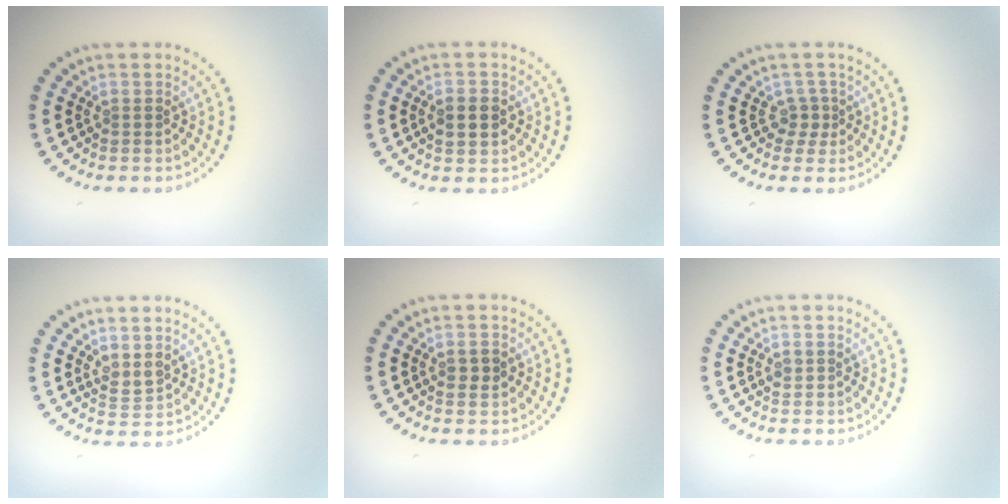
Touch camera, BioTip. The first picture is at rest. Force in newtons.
{"total": 3.0, "press": 3.0, "slide": 0.2}
{"total": 1.4, "press": 1.1, "slide": 0.9}
{"total": 1.5, "press": 1.3, "slide": 0.7}
{"total": 1.6, "press": 1.6, "slide": 0.1}
{"total": 0.9, "press": 0.9, "slide": 0.1}